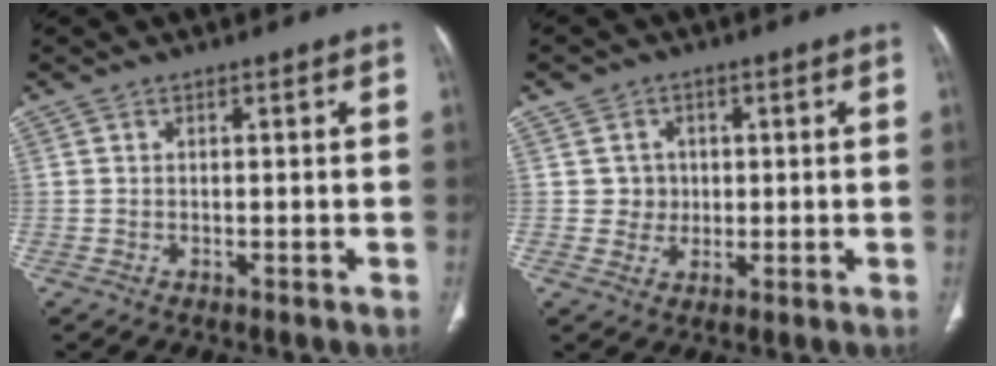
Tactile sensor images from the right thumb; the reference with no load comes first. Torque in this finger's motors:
{"motor_torque": [-1.35, 1.59, 0.26, -0.18, 0.11]}